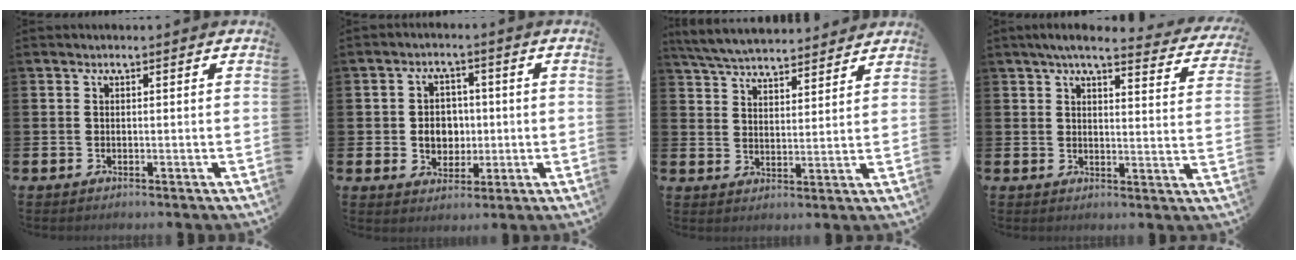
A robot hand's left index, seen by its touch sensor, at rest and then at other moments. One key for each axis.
{"total": 4.3, "fx": 0.1, "fy": 3.9, "fz": 1.9, "tx": -0.029, "ty": 0.004, "tz": -0.008}
{"total": 6.1, "fx": 5.9, "fy": 0.7, "fz": 1.0, "tx": -0.042, "ty": -0.033, "tz": 0.107}
{"total": 5.0, "fx": 4.5, "fy": 0.6, "fz": 2.1, "tx": -0.042, "ty": -0.026, "tz": 0.075}